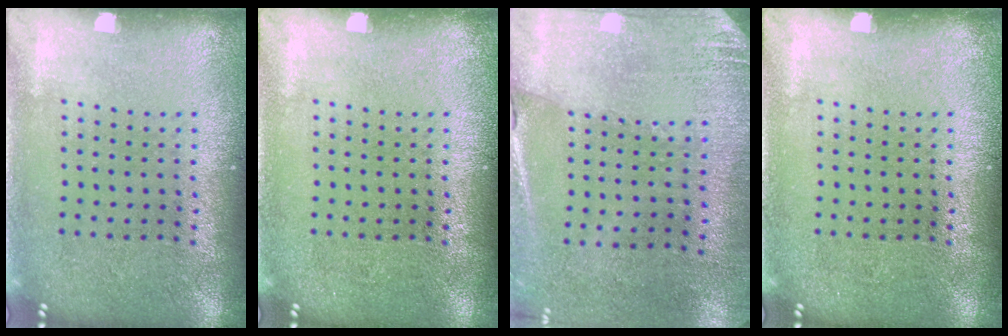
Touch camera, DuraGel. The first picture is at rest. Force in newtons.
{"total": 0.0}
{"total": 2.6, "press": 2.3, "slide": 1.1}
{"total": 0.0}